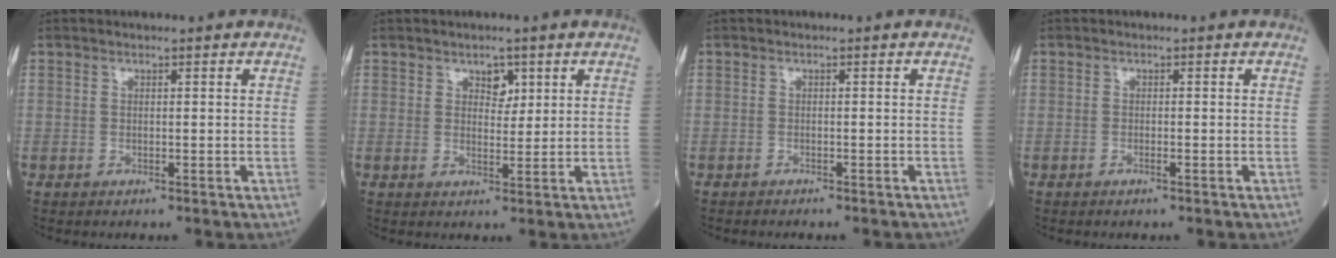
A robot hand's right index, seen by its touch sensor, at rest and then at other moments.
{"total": 2.7, "force": [1.4, 1.7, 1.6], "torque": [-0.016, 0.001, 0.022]}
{"total": 3.3, "force": [-3.0, 0.6, 1.4], "torque": [-0.021, -0.004, -0.033]}
{"total": 0.7, "force": [-0.5, 0.0, 0.6], "torque": [-0.013, 0.000, -0.007]}